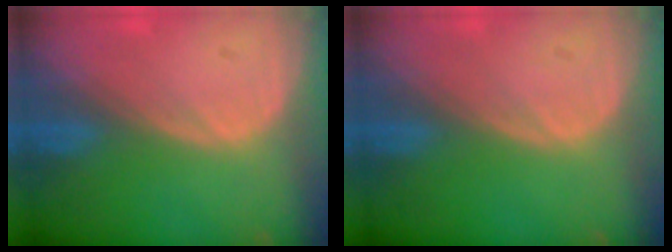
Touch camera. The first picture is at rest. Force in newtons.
{"total": 0.0}